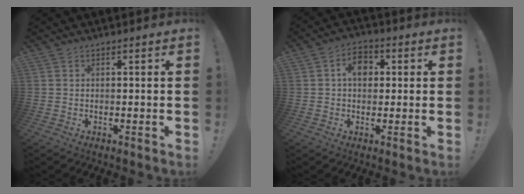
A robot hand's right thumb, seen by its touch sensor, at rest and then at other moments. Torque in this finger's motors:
{"motor_torque": [0.89, 1.17, 0.81, -0.08, -0.01]}